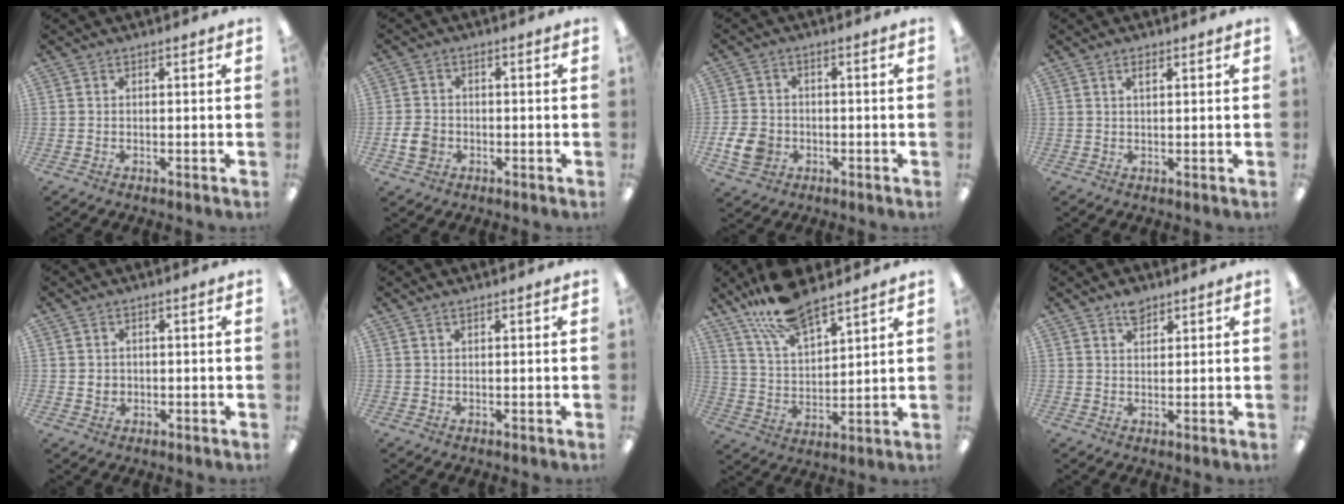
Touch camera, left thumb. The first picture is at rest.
{"total": 4.6, "force": [-1.2, 3.8, 2.3], "torque": [-0.043, 0.001, -0.025]}
{"total": 6.8, "force": [-1.9, 5.6, 3.4], "torque": [-0.074, 0.009, -0.034]}
{"total": 2.0, "force": [1.2, 0.8, 1.3], "torque": [-0.021, -0.002, 0.020]}
{"total": 2.1, "force": [0.5, 1.9, 0.7], "torque": [-0.016, 0.003, 0.008]}
{"total": 1.3, "force": [1.0, 0.5, 0.7], "torque": [-0.015, 0.000, 0.019]}
{"total": 13.8, "force": [11.2, 4.5, 6.7], "torque": [-0.139, -0.057, 0.204]}
{"total": 4.0, "force": [3.2, 2.0, 1.4], "torque": [-0.009, -0.015, 0.054]}